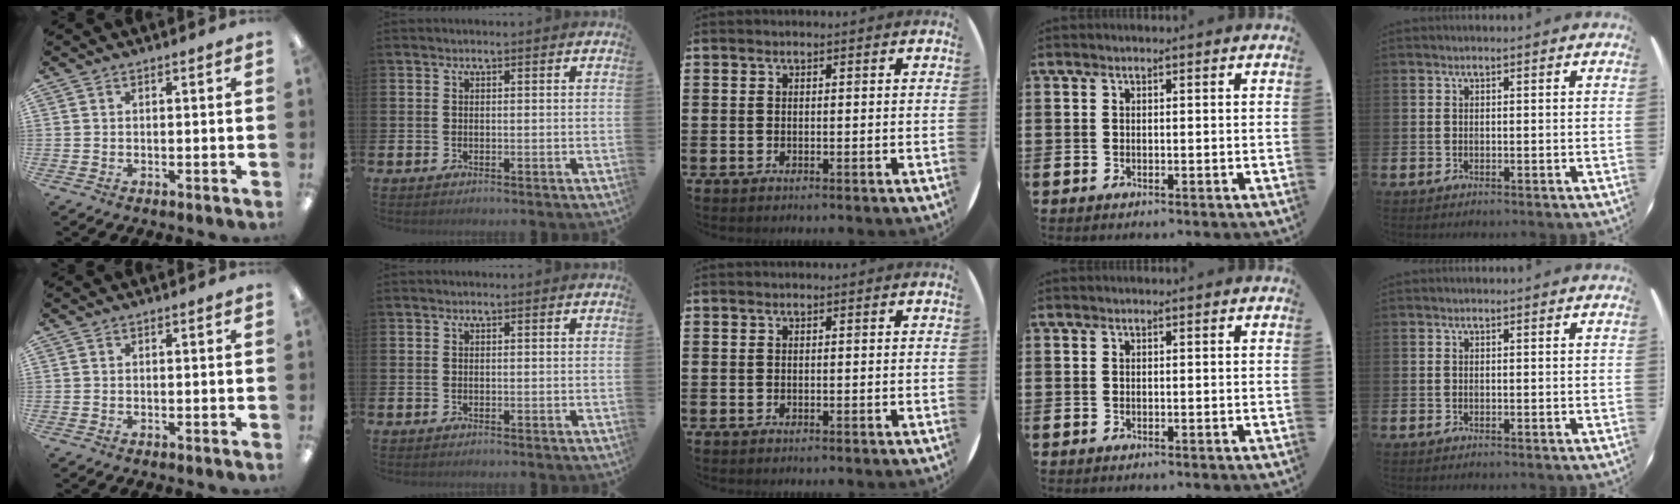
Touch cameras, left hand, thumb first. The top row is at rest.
{}